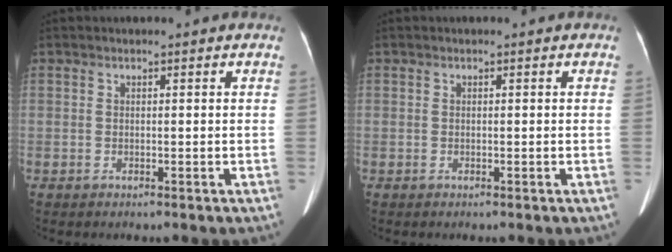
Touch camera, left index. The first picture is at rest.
{"total": 0.0}